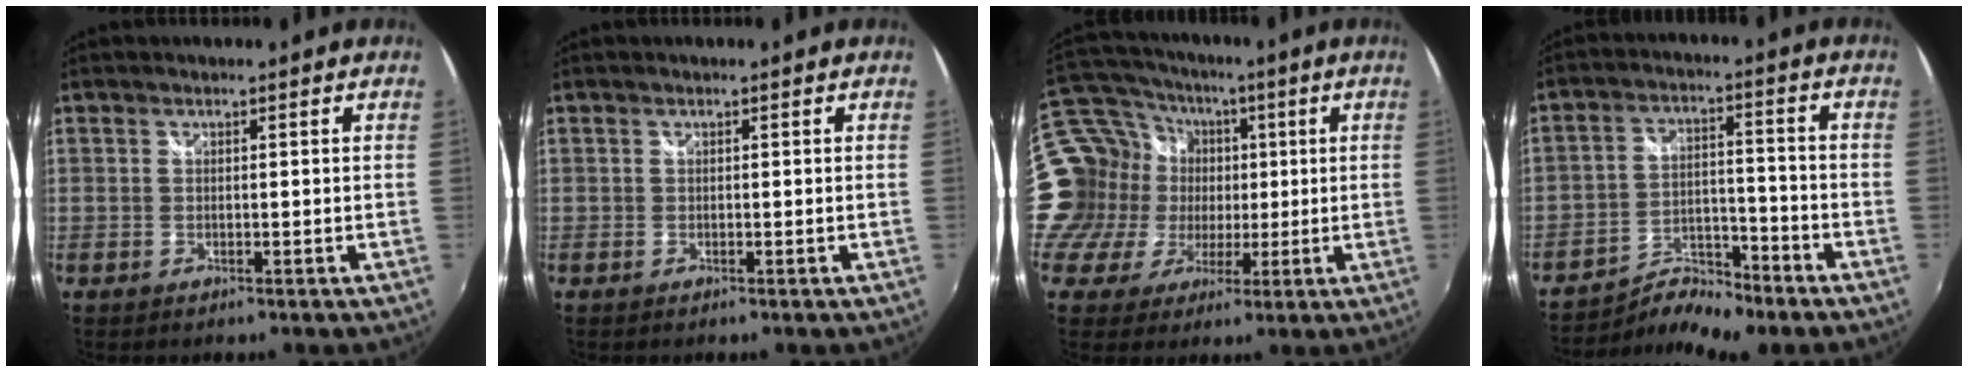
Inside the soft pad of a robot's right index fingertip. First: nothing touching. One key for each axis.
{"total": 0.0}
{"total": 18.1, "fx": -0.5, "fy": 16.1, "fz": 8.3, "tx": -0.222, "ty": 0.032, "tz": 0.001}
{"total": 7.9, "fx": -7.7, "fy": 0.3, "fz": 2.1, "tx": -0.040, "ty": 0.001, "tz": -0.135}